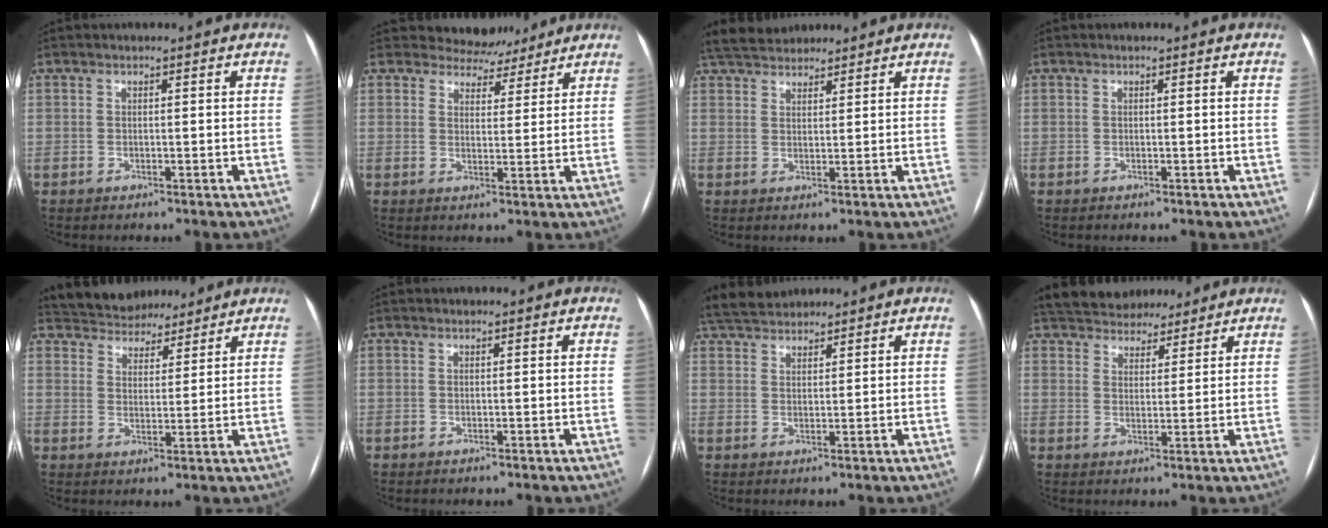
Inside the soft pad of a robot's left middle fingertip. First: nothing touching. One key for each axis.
{"total": 5.8, "fx": 5.2, "fy": 2.5, "fz": -0.3, "tx": 0.009, "ty": 0.001, "tz": 0.066}
{"total": 8.1, "fx": 7.3, "fy": 2.6, "fz": 2.4, "tx": -0.043, "ty": 0.035, "tz": 0.129}
{"total": 0.0}
{"total": 9.3, "fx": 8.6, "fy": 3.3, "fz": 1.4, "tx": -0.018, "ty": 0.019, "tz": 0.132}
{"total": 0.0}
{"total": 6.2, "fx": 5.8, "fy": 1.5, "fz": 1.6, "tx": -0.035, "ty": 0.032, "tz": 0.110}
{"total": 11.7, "fx": 10.4, "fy": 4.4, "fz": 3.0, "tx": -0.047, "ty": 0.026, "tz": 0.158}